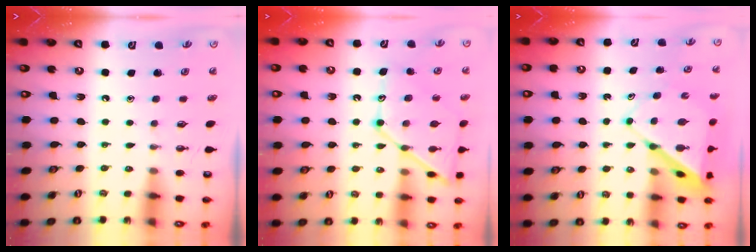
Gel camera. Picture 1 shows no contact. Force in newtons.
{"total": 14.9, "press": 14.8, "slide": 1.2}
{"total": 9.3, "press": 9.3, "slide": 0.6}